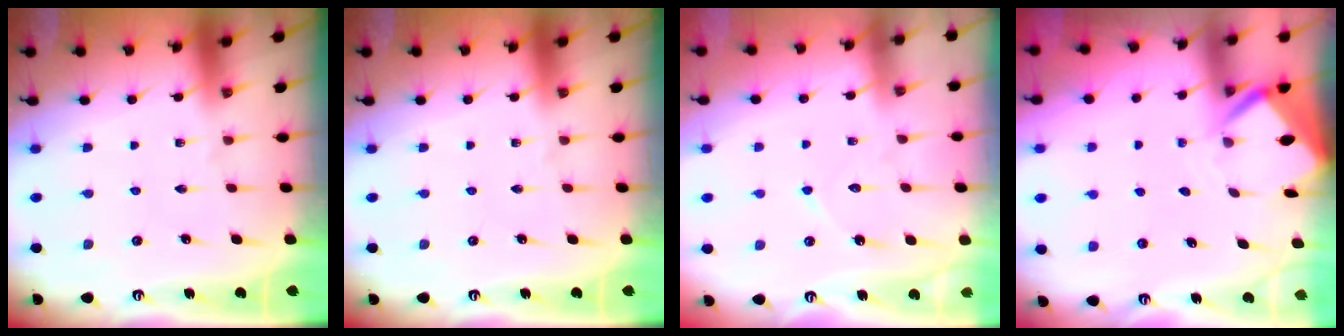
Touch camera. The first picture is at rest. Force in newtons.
{"total": 0.0}
{"total": 5.8, "press": 5.8, "slide": 0.7}
{"total": 3.3, "press": 3.3, "slide": 0.3}